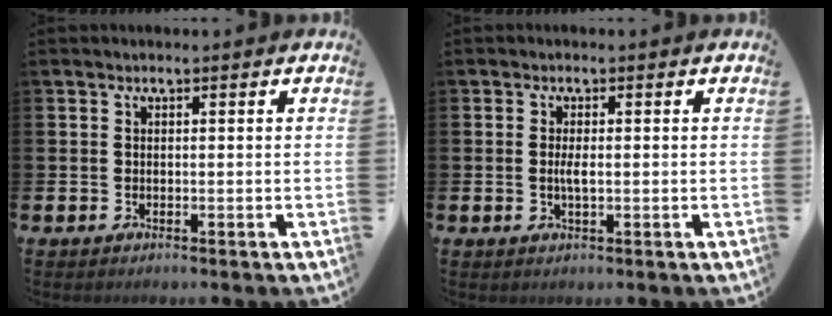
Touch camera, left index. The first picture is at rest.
{"total": 1.9, "force": [0.0, 0.6, 1.8], "torque": [-0.027, -0.002, -0.003]}